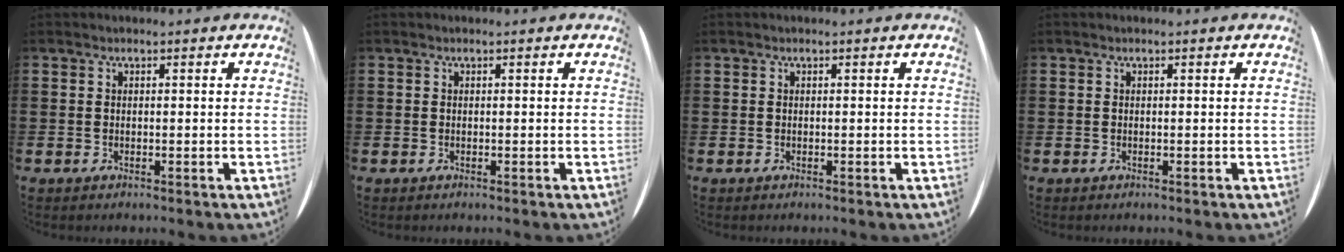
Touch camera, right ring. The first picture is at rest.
{"total": 0.0}
{"total": 0.0}
{"total": 0.0}